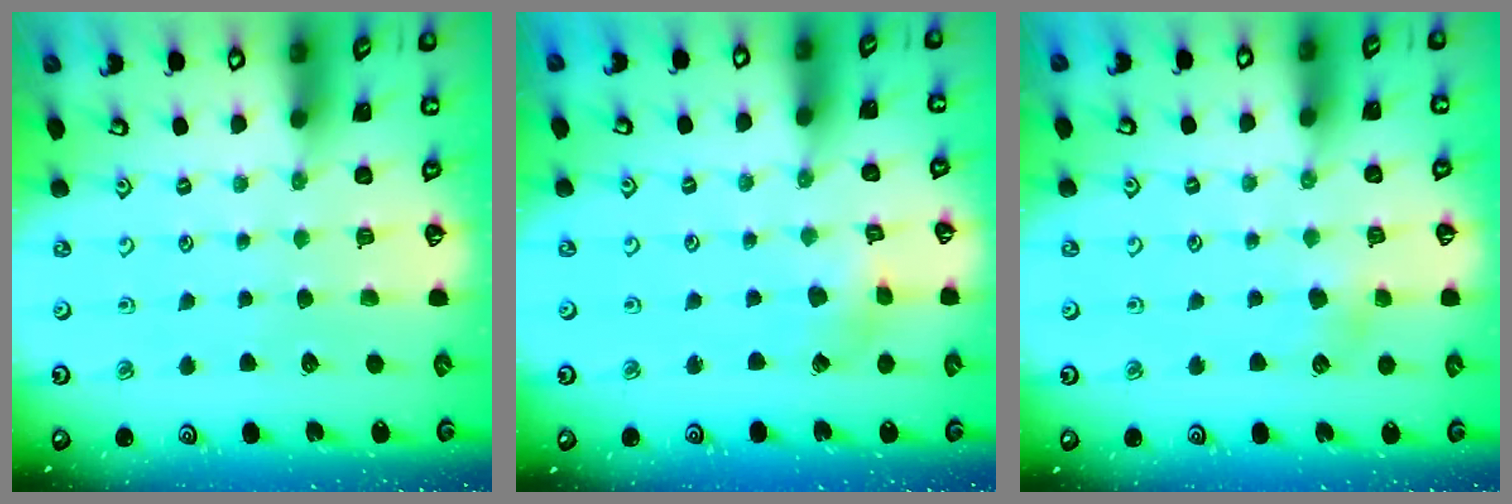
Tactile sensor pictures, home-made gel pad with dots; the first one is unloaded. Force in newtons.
{"total": 2.7, "press": 2.7, "slide": 0.2}
{"total": 4.2, "press": 4.2, "slide": 0.3}